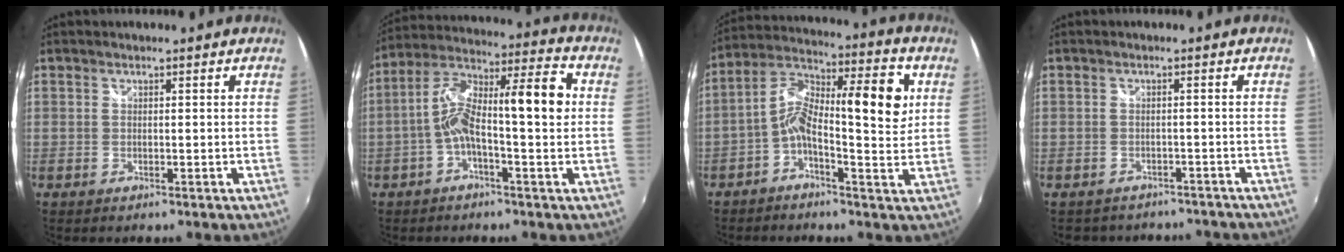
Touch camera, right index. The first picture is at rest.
{"total": 13.4, "force": [-0.5, 3.1, 13.0], "torque": [-0.233, 0.026, -0.017]}
{"total": 13.4, "force": [0.9, 4.4, 12.6], "torque": [-0.215, 0.030, -0.001]}
{"total": 7.8, "force": [-6.6, 4.0, 1.7], "torque": [-0.037, 0.004, -0.084]}